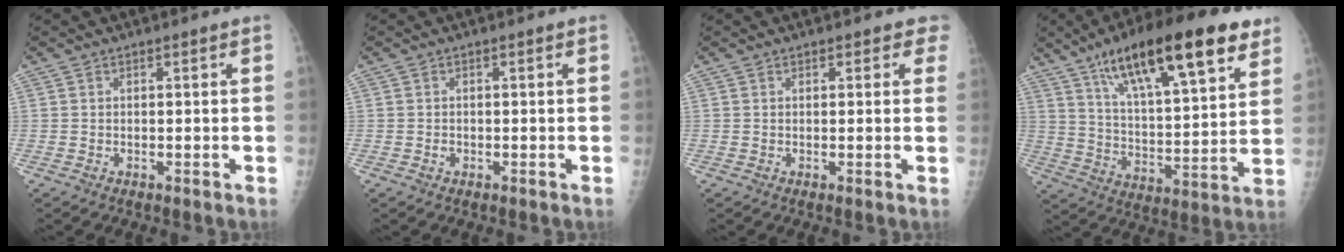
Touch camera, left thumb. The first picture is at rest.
{"total": 0.7, "force": [-0.2, 0.6, 0.3], "torque": [-0.004, 0.002, -0.004]}
{"total": 2.4, "force": [1.7, 1.4, 0.8], "torque": [0.024, -0.002, 0.009]}
{"total": 25.1, "force": [14.6, 7.5, 19.0], "torque": [-0.282, -0.033, 0.236]}